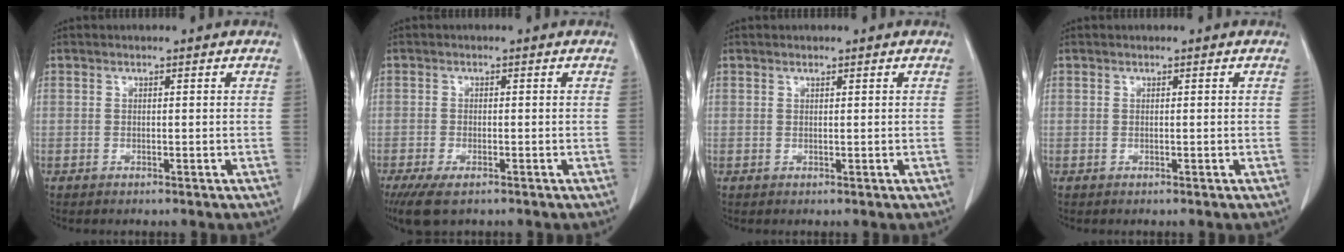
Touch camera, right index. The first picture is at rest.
{"total": 6.3, "force": [-4.0, 2.5, 4.2], "torque": [-0.079, -0.013, -0.066]}
{"total": 0.5, "force": [0.3, 0.3, 0.3], "torque": [-0.009, -0.001, 0.007]}
{"total": 0.0}